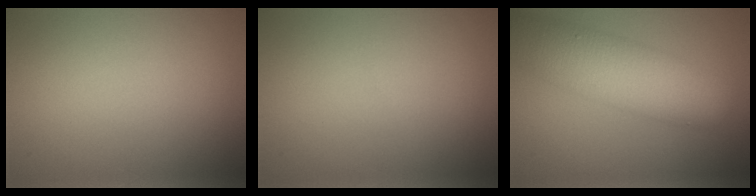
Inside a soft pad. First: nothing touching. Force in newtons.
{"total": 0.0}
{"total": 8.0, "press": 8.0, "slide": 0.4}